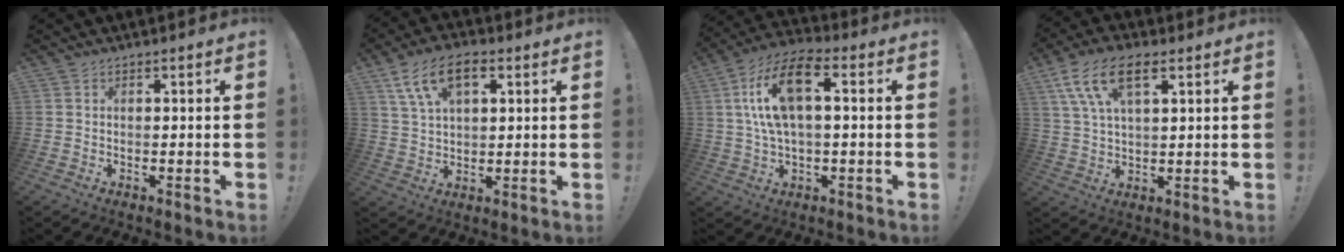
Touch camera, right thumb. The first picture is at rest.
{"total": 11.2, "force": [5.0, 6.1, 7.9], "torque": [-0.140, -0.003, 0.094]}
{"total": 14.4, "force": [2.6, 6.3, 12.6], "torque": [-0.244, 0.008, 0.044]}
{"total": 12.1, "force": [5.8, 5.6, 8.9], "torque": [-0.169, -0.003, 0.109]}